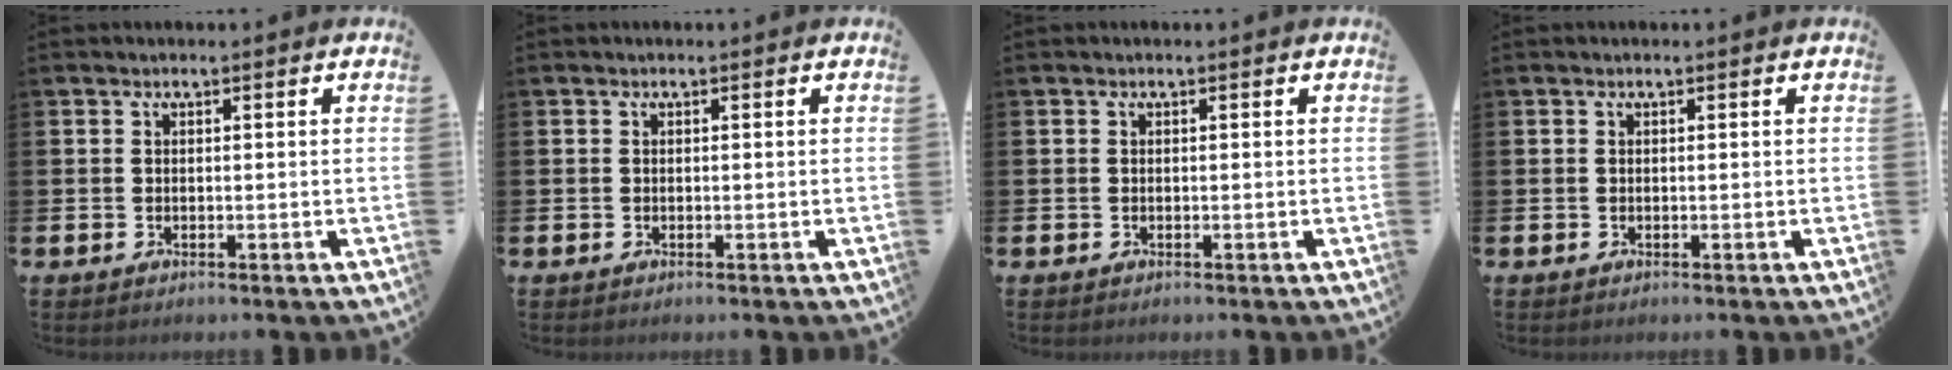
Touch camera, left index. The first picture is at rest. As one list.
[{"total": 0.0}, {"total": 0.0}, {"total": 0.0}]